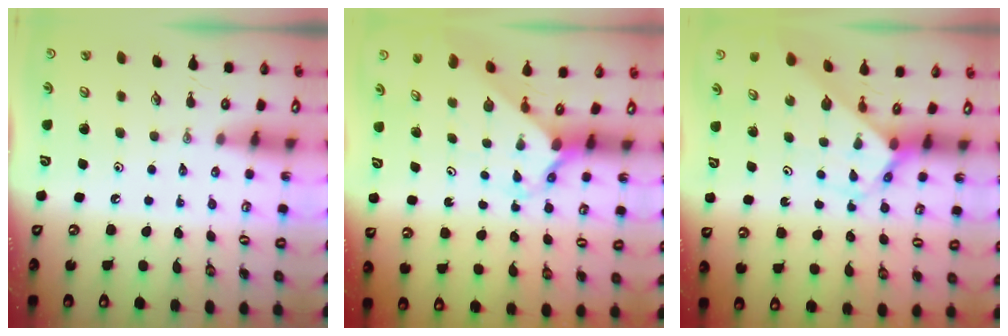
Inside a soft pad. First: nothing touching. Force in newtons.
{"total": 2.0, "press": 2.0, "slide": 0.2}
{"total": 2.7, "press": 2.7, "slide": 0.1}